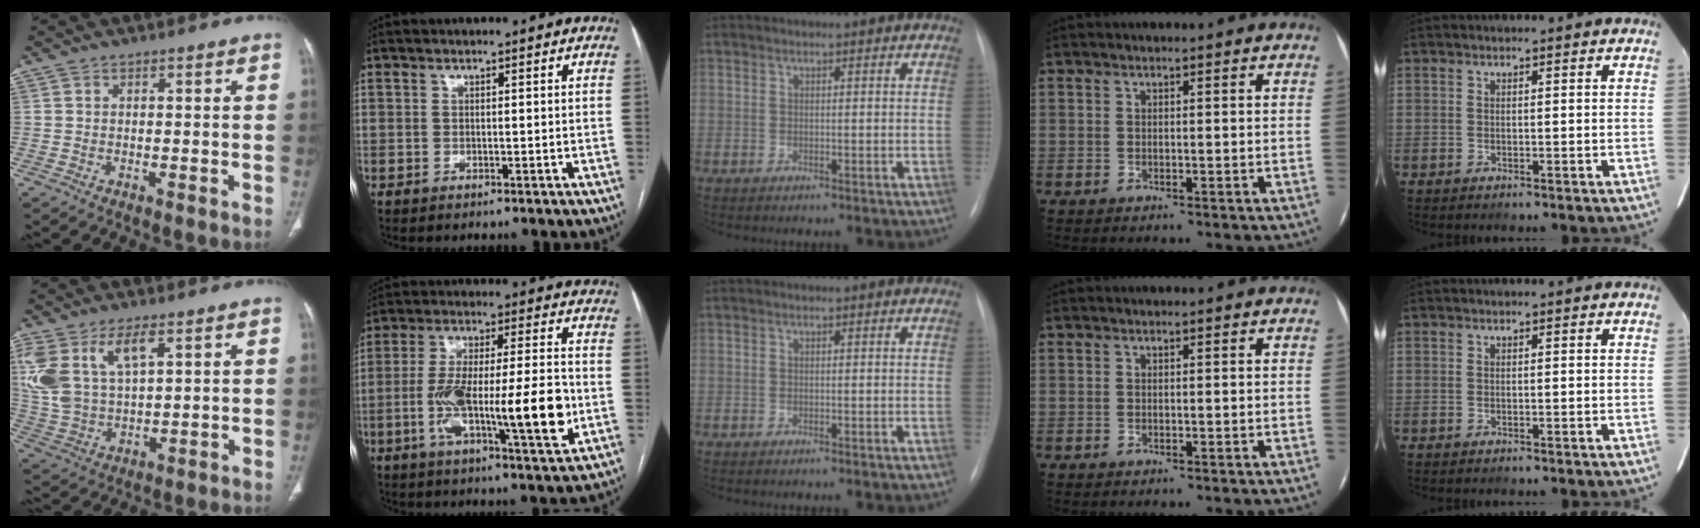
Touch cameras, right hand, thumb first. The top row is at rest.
{"thumb": {"total": 15.1, "force": [6.2, 7.7, 11.4], "torque": [-0.256, -0.010, 0.131]}, "index": {"total": 17.3, "force": [-3.5, 2.7, 16.8], "torque": [-0.277, 0.004, -0.052]}}